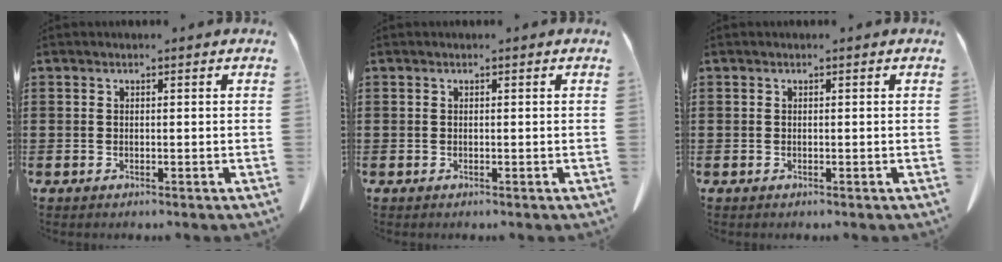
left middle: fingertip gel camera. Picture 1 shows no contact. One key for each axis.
{"total": 0.0}
{"total": 0.0}